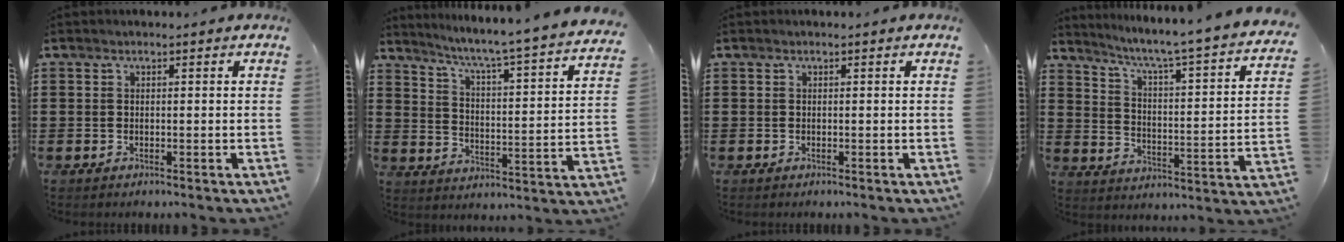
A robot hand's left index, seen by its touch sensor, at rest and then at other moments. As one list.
[{"total": 4.5, "force": [3.7, -1.2, 2.3], "torque": [-0.064, -0.048, 0.045]}, {"total": 0.0}, {"total": 4.4, "force": [3.3, -0.8, 2.7], "torque": [-0.071, -0.045, 0.039]}]